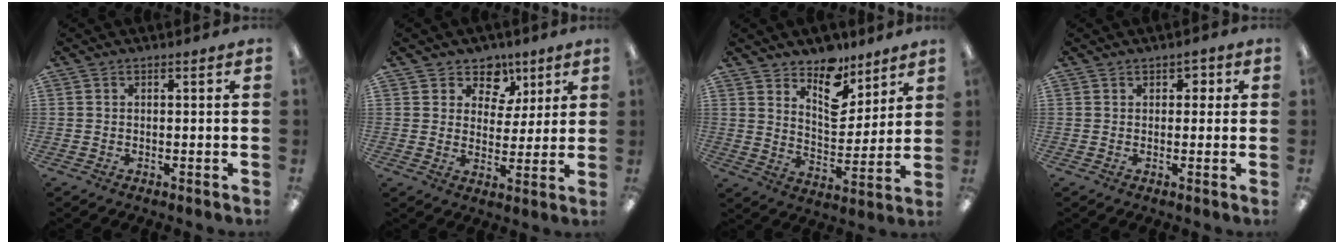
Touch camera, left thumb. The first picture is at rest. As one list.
[{"total": 7.4, "force": [4.3, 5.9, 1.4], "torque": [-0.020, -0.030, 0.076]}, {"total": 11.5, "force": [9.0, 5.8, 4.5], "torque": [-0.057, -0.065, 0.163]}, {"total": 1.7, "force": [0.7, 1.4, 0.7], "torque": [-0.008, 0.002, 0.010]}]